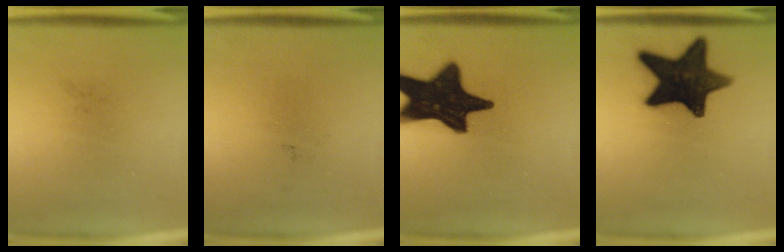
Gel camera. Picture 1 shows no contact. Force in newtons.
{"total": 0.0}
{"total": 19.2}
{"total": 15.9}